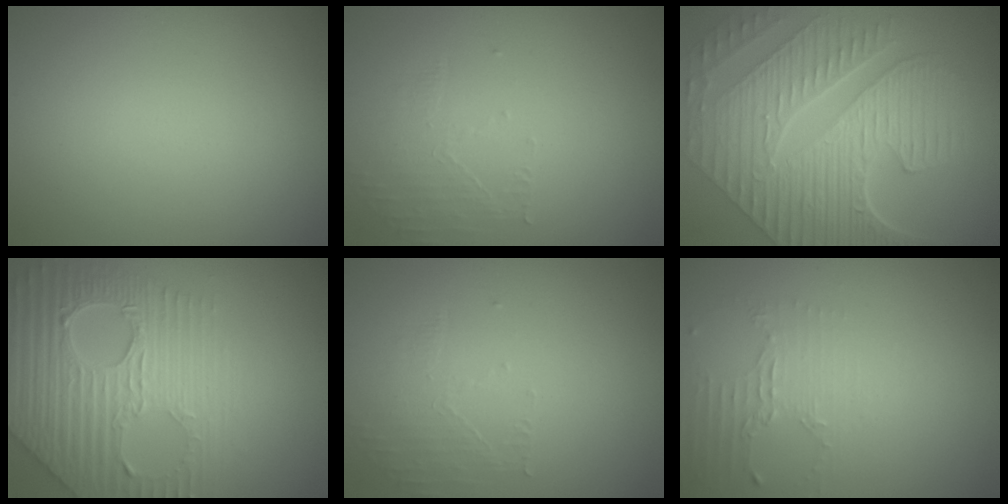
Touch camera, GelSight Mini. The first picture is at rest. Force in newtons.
{"total": 1.5, "press": 0.5, "slide": 1.4}
{"total": 10.1, "press": 7.1, "slide": 7.1}
{"total": 6.6, "press": 5.4, "slide": 3.8}
{"total": 1.5, "press": 0.5, "slide": 1.4}
{"total": 2.1, "press": 1.5, "slide": 1.4}